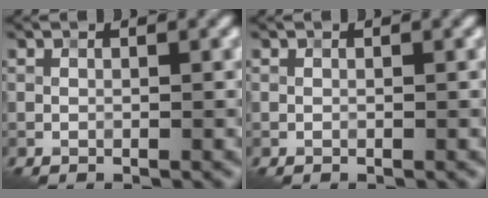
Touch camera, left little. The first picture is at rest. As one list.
[{"total": 0.0}]